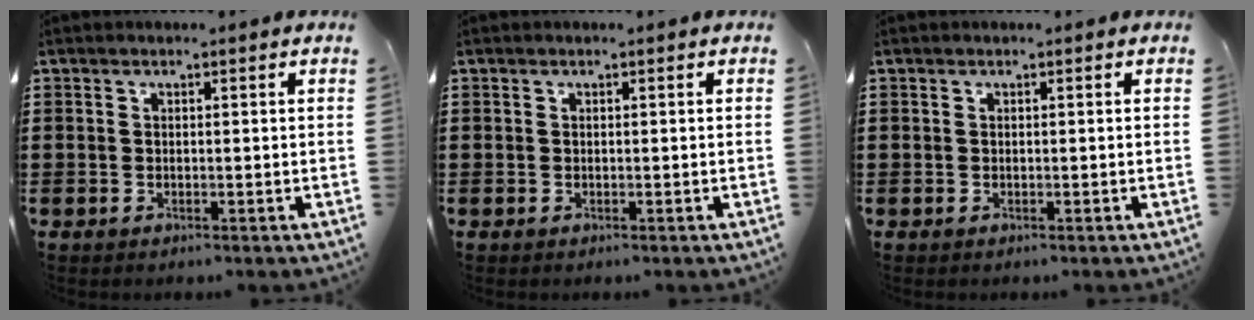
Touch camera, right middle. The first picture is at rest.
{"total": 0.0}
{"total": 0.0}